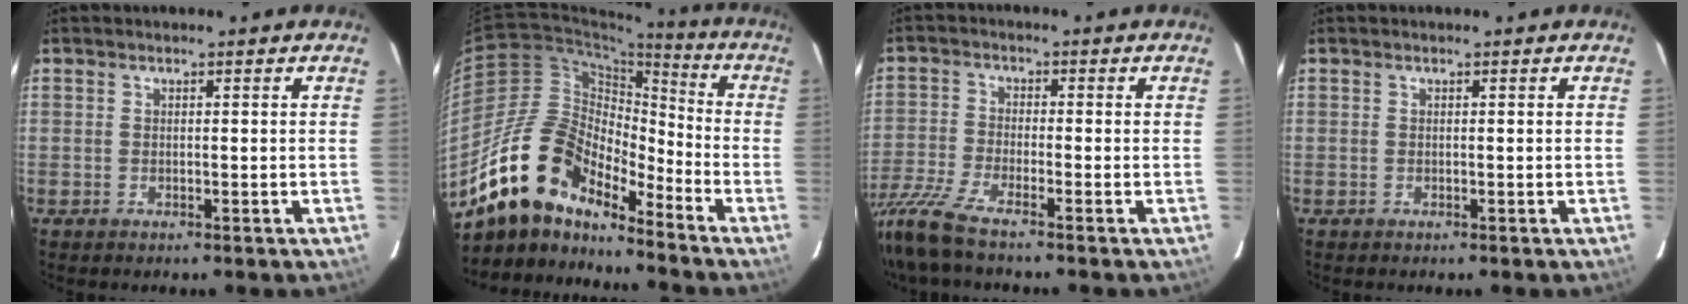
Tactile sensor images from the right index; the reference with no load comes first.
{"total": 16.5, "force": [-13.2, 6.0, 7.8], "torque": [-0.138, 0.003, -0.252]}
{"total": 10.7, "force": [-8.8, 0.6, 6.0], "torque": [-0.141, -0.035, -0.175]}
{"total": 0.0}